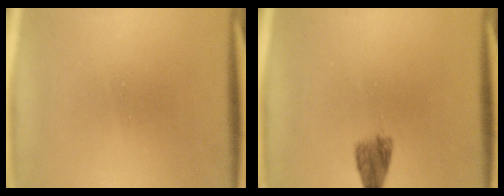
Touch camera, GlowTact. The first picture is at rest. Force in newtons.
{"total": 2.1}